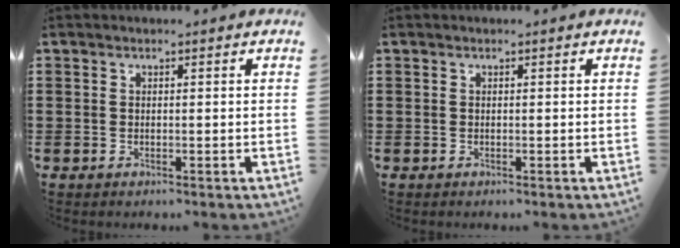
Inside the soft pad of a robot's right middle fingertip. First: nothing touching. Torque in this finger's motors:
{"motor_torque": [0.60, -0.61, 0.10, 0.00]}